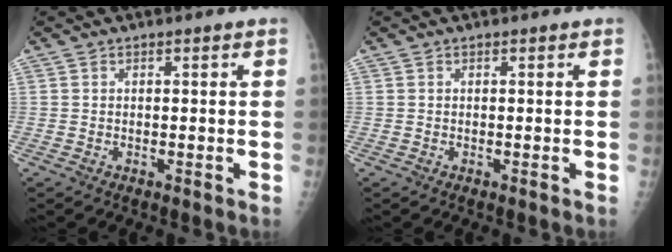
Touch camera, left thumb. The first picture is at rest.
{"total": 0.0}